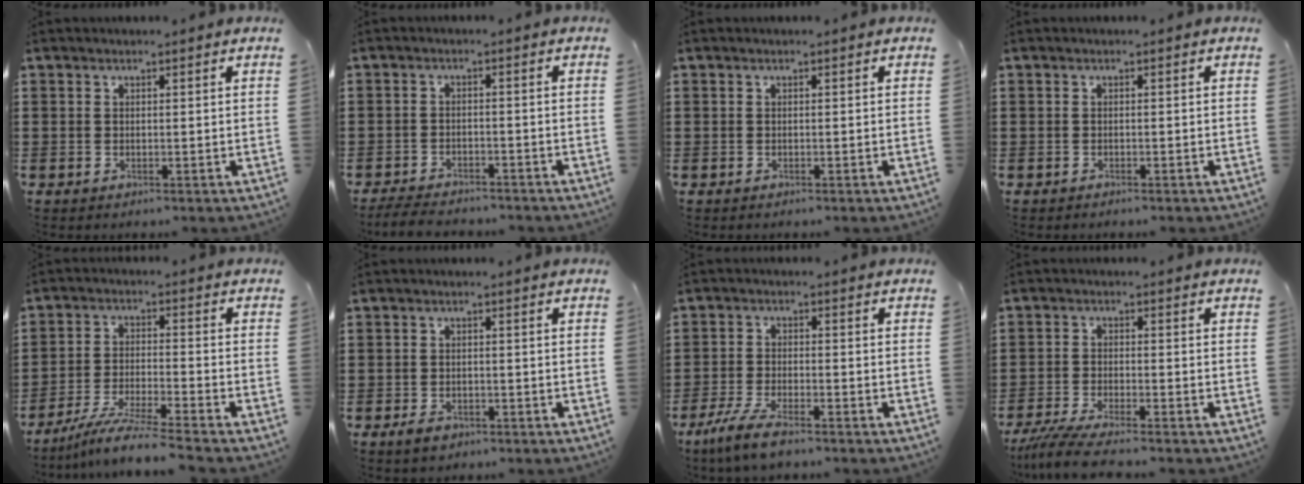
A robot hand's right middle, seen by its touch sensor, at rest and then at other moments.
{"total": 3.5, "force": [-3.4, 0.5, 0.6], "torque": [-0.019, -0.002, -0.072]}
{"total": 0.0}
{"total": 0.5, "force": [-0.5, 0.0, 0.0], "torque": [-0.001, 0.000, -0.012]}
{"total": 7.1, "force": [-6.3, -0.5, 3.2], "torque": [-0.066, -0.016, -0.120]}
{"total": 1.8, "force": [-1.4, 1.0, 0.7], "torque": [-0.017, 0.000, -0.028]}
{"total": 5.3, "force": [-4.3, 0.8, 3.1], "torque": [-0.079, -0.011, -0.086]}
{"total": 4.8, "force": [-4.4, 0.0, 2.0], "torque": [-0.055, -0.018, -0.087]}